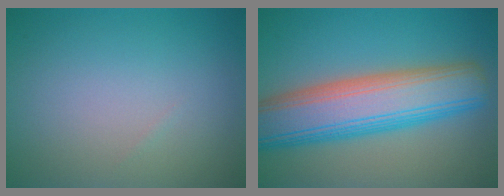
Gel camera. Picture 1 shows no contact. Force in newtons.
{"total": 10.4, "press": 10.4, "slide": 0.4}